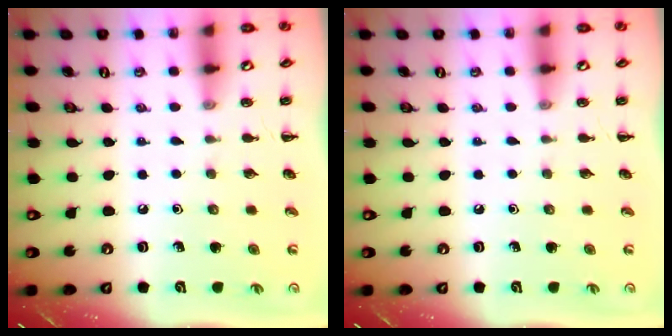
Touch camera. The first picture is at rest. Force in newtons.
{"total": 0.0}